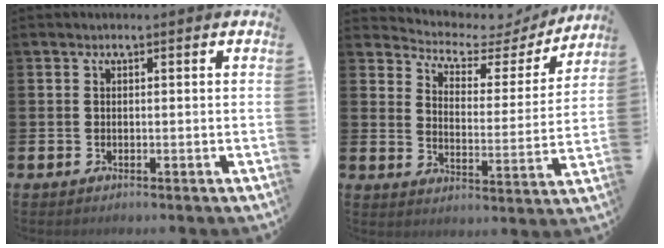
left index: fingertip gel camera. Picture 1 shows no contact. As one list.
[{"total": 4.2, "force": [3.7, 1.9, 0.5], "torque": [-0.027, -0.037, 0.052]}]